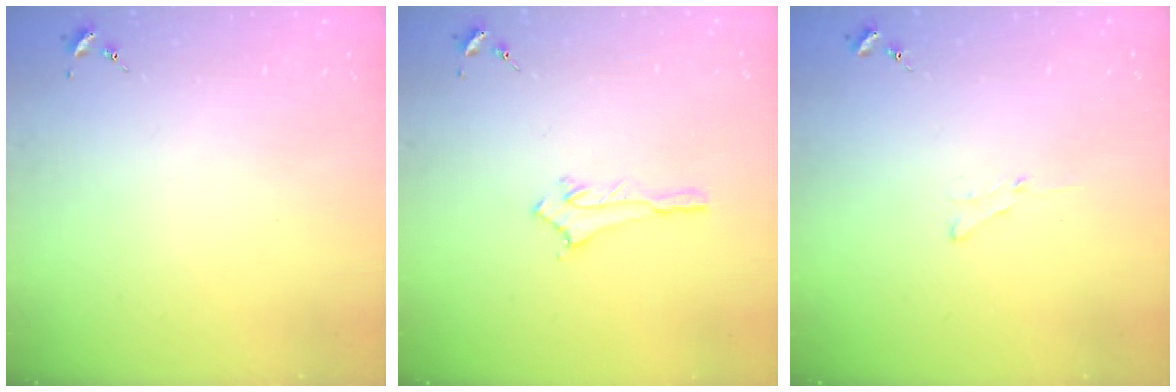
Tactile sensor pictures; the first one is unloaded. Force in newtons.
{"total": 2.8, "press": 2.8, "slide": 0.3}
{"total": 3.6, "press": 3.6, "slide": 0.4}